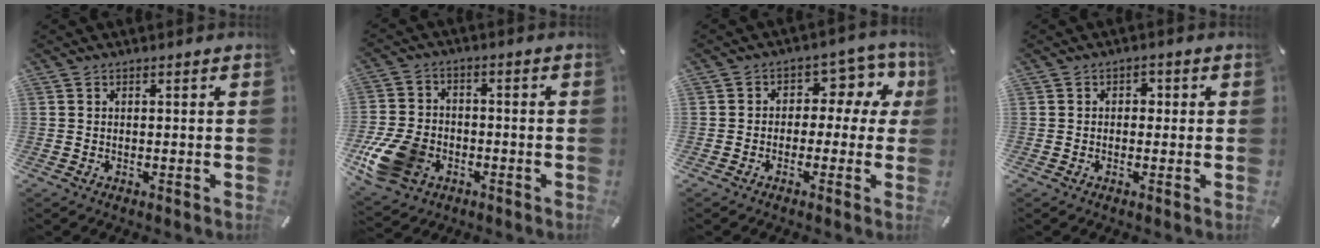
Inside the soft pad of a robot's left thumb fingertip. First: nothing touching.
{"total": 13.2, "force": [-5.2, 9.4, 7.6], "torque": [-0.157, 0.025, -0.091]}
{"total": 8.1, "force": [1.3, 6.1, 5.2], "torque": [-0.066, -0.006, 0.020]}
{"total": 1.8, "force": [-0.4, 1.5, 0.9], "torque": [-0.011, 0.007, -0.014]}